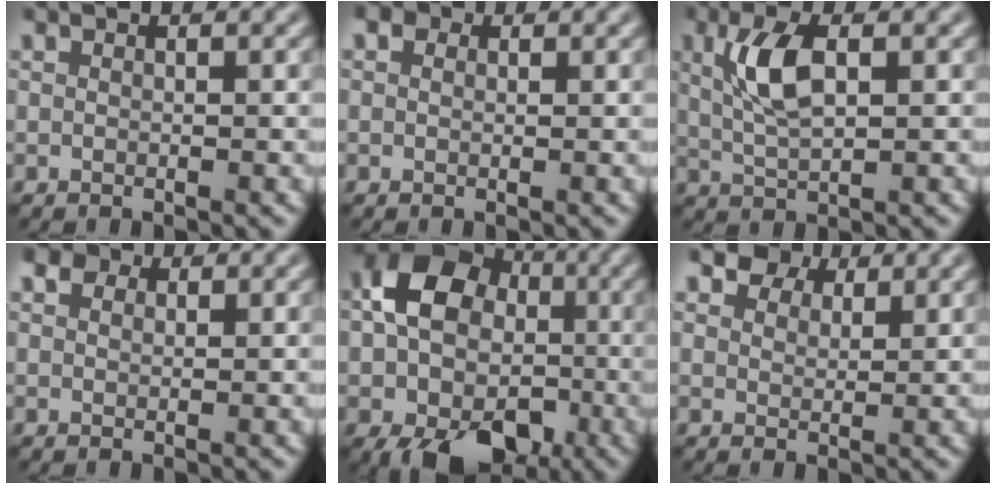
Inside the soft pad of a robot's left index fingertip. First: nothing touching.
{"total": 1.5, "force": [0.9, 0.9, 0.7], "torque": [-0.013, 0.000, 0.002]}
{"total": 4.5, "force": [1.0, 1.8, 4.0], "torque": [-0.087, 0.008, 0.020]}
{"total": 2.1, "force": [1.5, 1.3, 0.9], "torque": [-0.016, 0.001, 0.015]}
{"total": 13.7, "force": [-2.6, 10.6, 8.4], "torque": [-0.103, -0.004, -0.065]}
{"total": 4.0, "force": [3.2, 2.1, 1.3], "torque": [-0.032, -0.003, 0.056]}